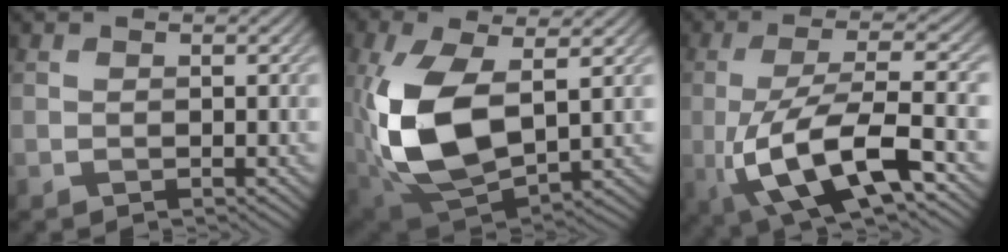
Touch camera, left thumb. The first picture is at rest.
{"total": 13.7, "force": [0.4, 7.5, 11.5], "torque": [-0.269, -0.011, 0.017]}
{"total": 13.0, "force": [-4.1, 4.2, 11.6], "torque": [-0.227, -0.012, -0.074]}